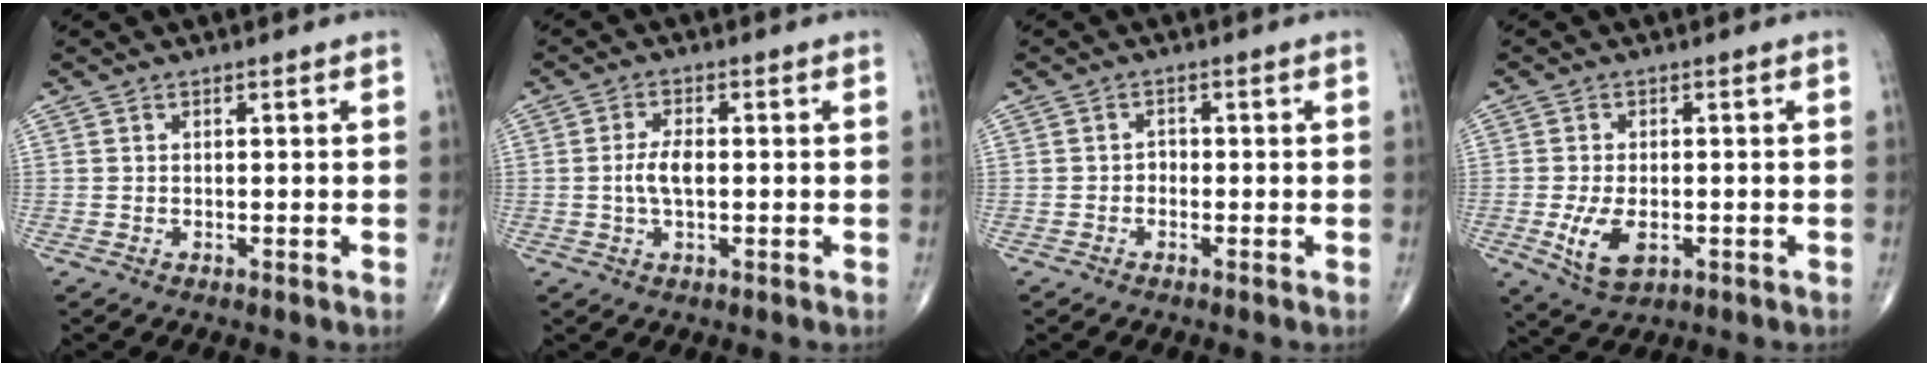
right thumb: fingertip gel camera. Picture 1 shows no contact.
{"total": 4.3, "force": [-0.2, 1.9, 3.8], "torque": [-0.080, 0.004, -0.007]}
{"total": 1.1, "force": [-0.5, 0.8, 0.5], "torque": [0.002, 0.004, -0.015]}
{"total": 6.9, "force": [-1.7, 3.7, 5.6], "torque": [-0.107, -0.007, -0.023]}